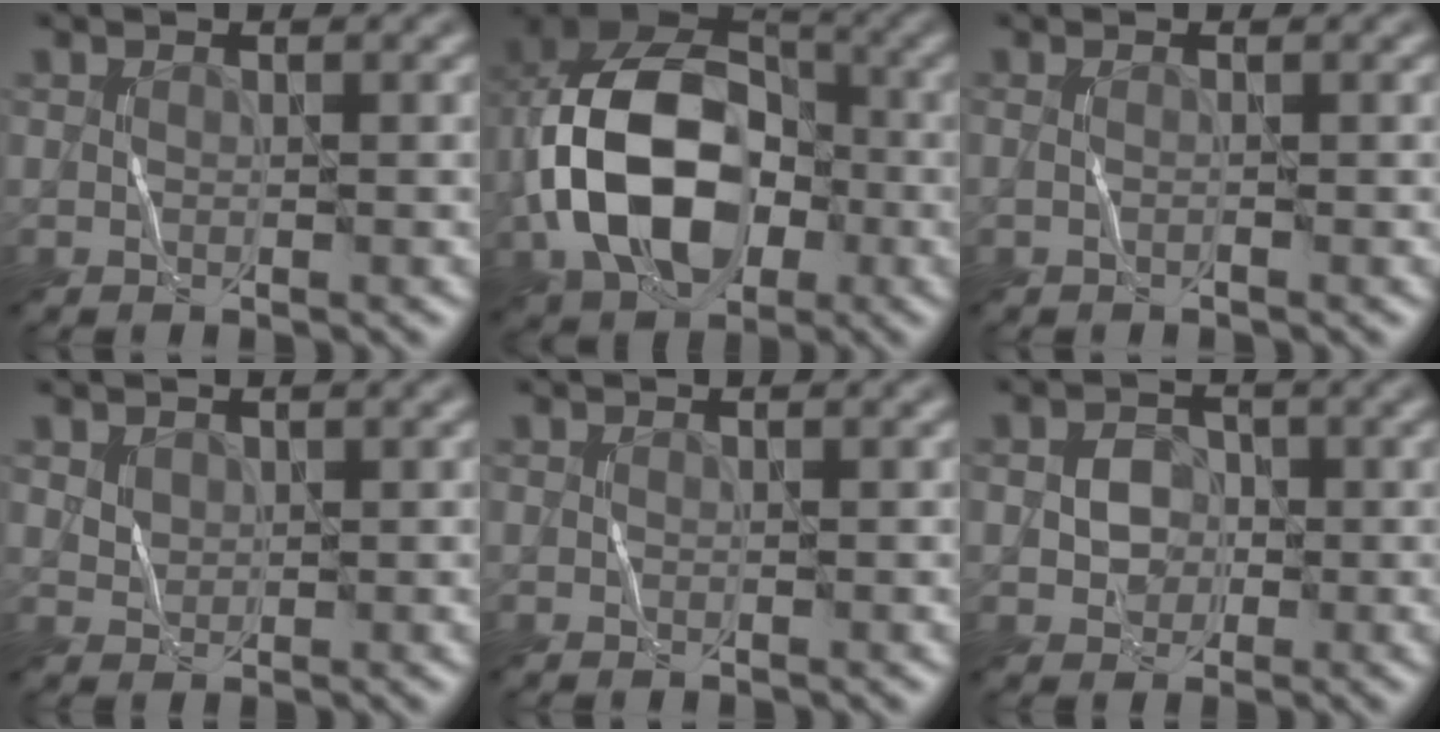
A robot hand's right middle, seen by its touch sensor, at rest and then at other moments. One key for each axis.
{"total": 13.3, "fx": -2.6, "fy": 9.1, "fz": 9.4, "tx": -0.193, "ty": 0.001, "tz": -0.057}
{"total": 0.6, "fx": -0.1, "fy": 0.2, "fz": 0.6, "tx": -0.008, "ty": -0.006, "tz": -0.010}
{"total": 1.1, "fx": 0.7, "fy": 0.9, "fz": 0.3, "tx": -0.008, "ty": -0.001, "tz": 0.019}
{"total": 0.0}
{"total": 2.5, "fx": -0.2, "fy": 2.2, "fz": 1.2, "tx": -0.019, "ty": 0.003, "tz": -0.006}